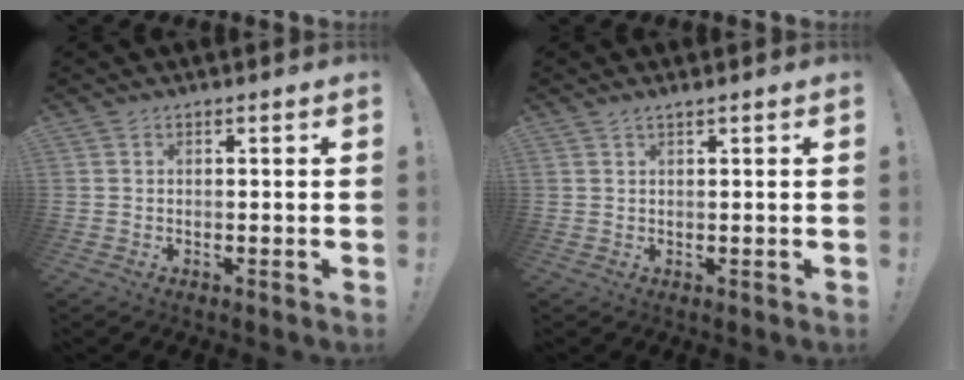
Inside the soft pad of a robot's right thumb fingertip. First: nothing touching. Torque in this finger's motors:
{"motor_torque": [-0.09, -0.07, 0.47, -0.06, 0.00]}